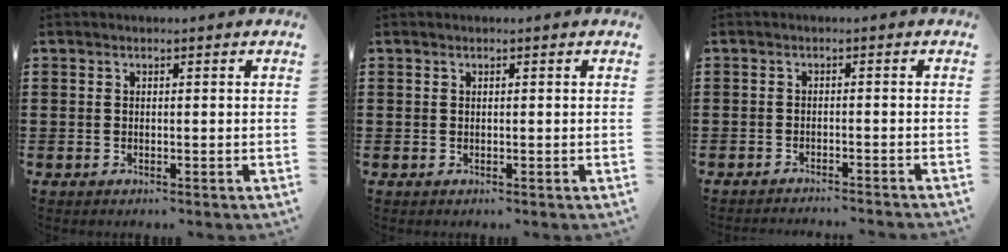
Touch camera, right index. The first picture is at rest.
{"total": 0.0}
{"total": 1.7, "force": [-1.7, -0.3, 0.1], "torque": [-0.003, 0.002, -0.035]}